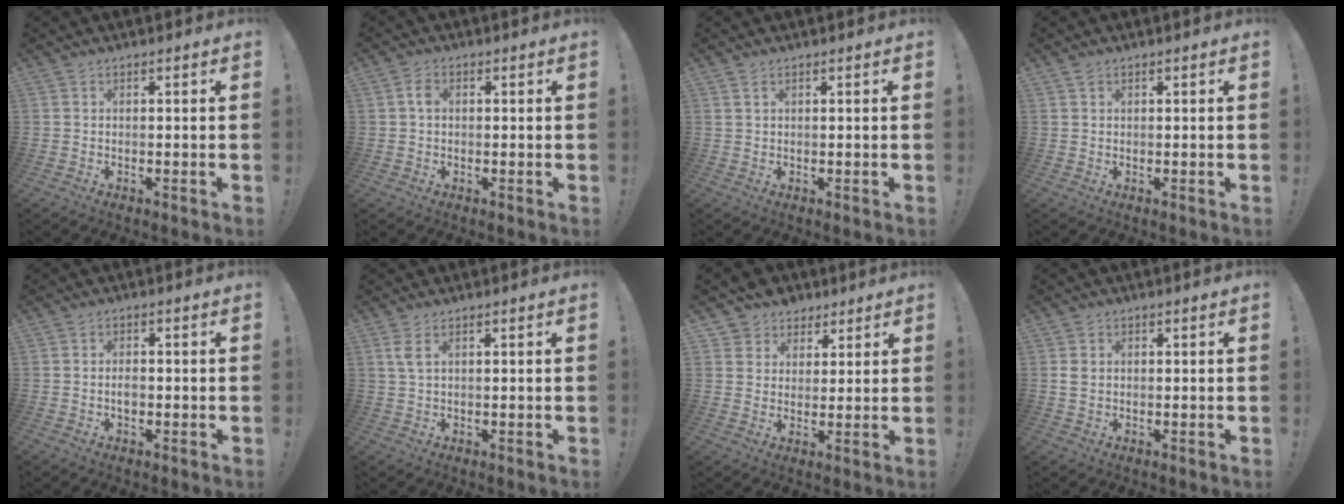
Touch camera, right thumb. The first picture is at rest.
{"total": 2.7, "force": [0.3, 1.9, 1.9], "torque": [-0.034, 0.007, 0.004]}
{"total": 1.3, "force": [0.7, 0.5, 1.0], "torque": [-0.018, 0.001, 0.012]}
{"total": 1.0, "force": [0.7, 0.7, 0.2], "torque": [-0.001, -0.001, 0.012]}
{"total": 2.4, "force": [-0.7, 1.5, 1.7], "torque": [-0.014, -0.001, -0.017]}
{"total": 3.3, "force": [1.4, 1.0, 2.8], "torque": [-0.055, -0.001, 0.025]}
{"total": 6.1, "force": [3.2, 5.2, 0.4], "torque": [-0.005, -0.023, 0.064]}
{"total": 2.5, "force": [0.4, 1.8, 1.6], "torque": [-0.022, 0.003, 0.007]}